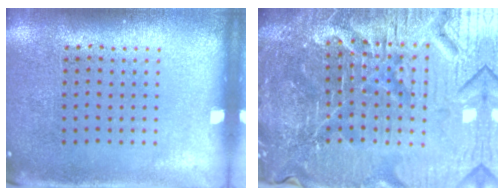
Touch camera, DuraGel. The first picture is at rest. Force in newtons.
{"total": 6.9, "press": 6.2, "slide": 3.0}